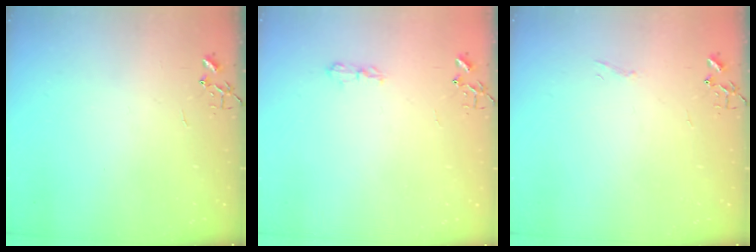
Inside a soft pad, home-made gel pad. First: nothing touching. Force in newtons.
{"total": 5.4, "press": 5.4, "slide": 0.7}
{"total": 4.2, "press": 4.2, "slide": 0.3}